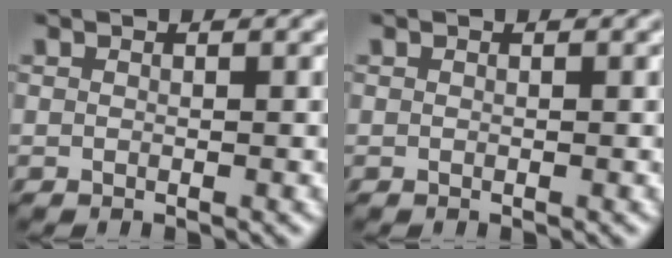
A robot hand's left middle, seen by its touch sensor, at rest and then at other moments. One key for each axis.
{"total": 0.0}